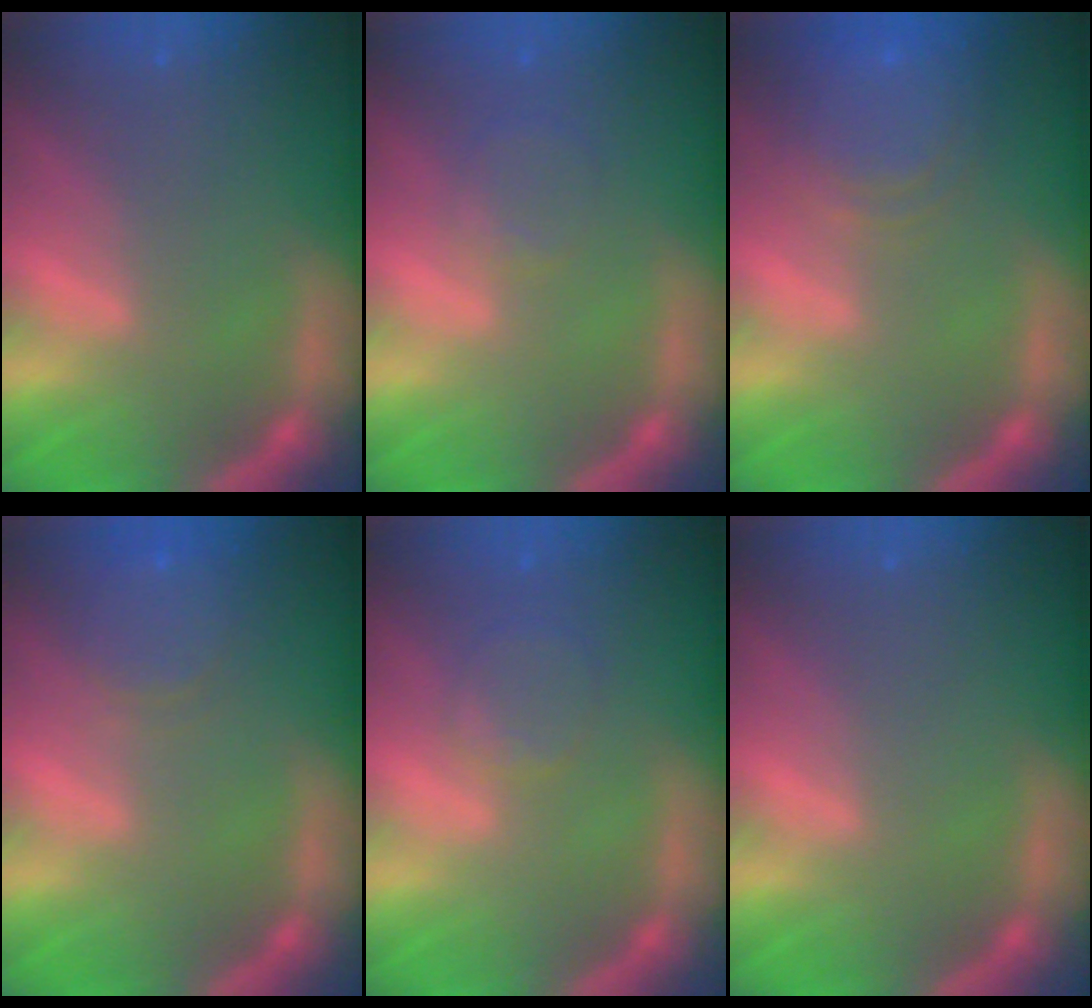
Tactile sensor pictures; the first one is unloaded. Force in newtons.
{"total": 2.0}
{"total": 6.1}
{"total": 3.5}
{"total": 2.4}
{"total": 0.0}